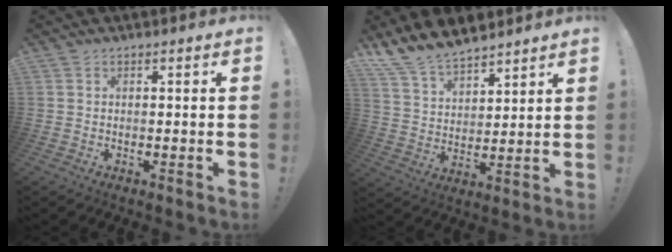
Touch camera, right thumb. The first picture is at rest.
{"total": 11.2, "force": [10.1, 4.1, 2.7], "torque": [-0.073, -0.073, 0.195]}